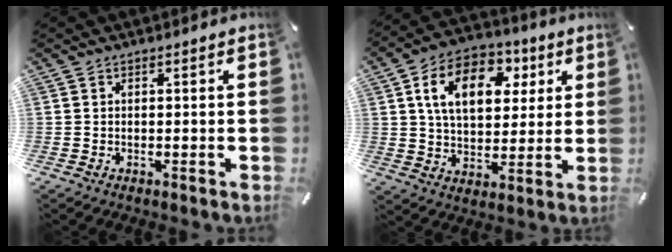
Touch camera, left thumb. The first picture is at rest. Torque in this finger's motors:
{"motor_torque": [0.49, 0.76, 1.46, -1.30, 0.44]}